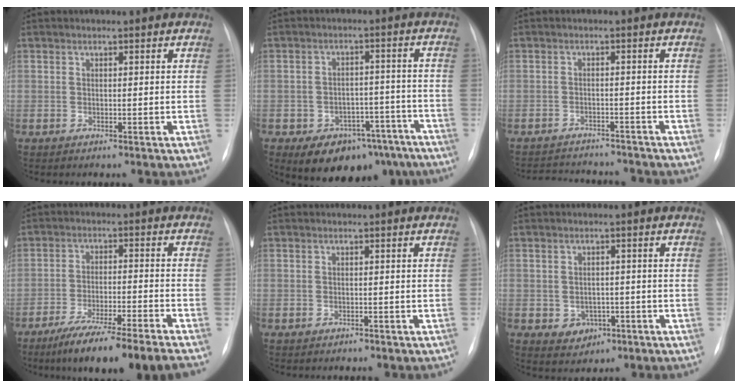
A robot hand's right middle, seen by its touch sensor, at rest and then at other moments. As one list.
[{"total": 13.4, "force": [-9.4, 7.8, 5.4], "torque": [-0.055, 0.033, -0.123]}, {"total": 9.9, "force": [-9.5, 2.0, 2.2], "torque": [-0.041, 0.007, -0.124]}, {"total": 14.2, "force": [-11.4, -0.8, 8.4], "torque": [-0.125, -0.032, -0.181]}, {"total": 1.2, "force": [-1.1, 0.3, 0.5], "torque": [-0.012, -0.001, -0.009]}, {"total": 3.7, "force": [-1.3, 3.1, 1.5], "torque": [-0.014, 0.006, -0.007]}]